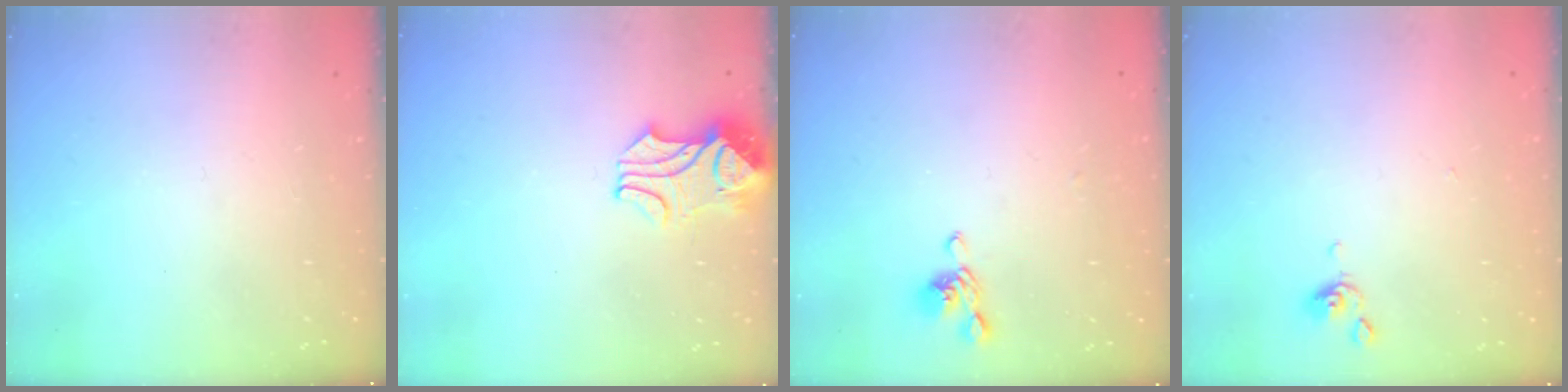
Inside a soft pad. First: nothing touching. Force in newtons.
{"total": 2.3, "press": 2.1, "slide": 1.0}
{"total": 3.8, "press": 3.8, "slide": 0.6}
{"total": 0.5, "press": 0.1, "slide": 0.5}